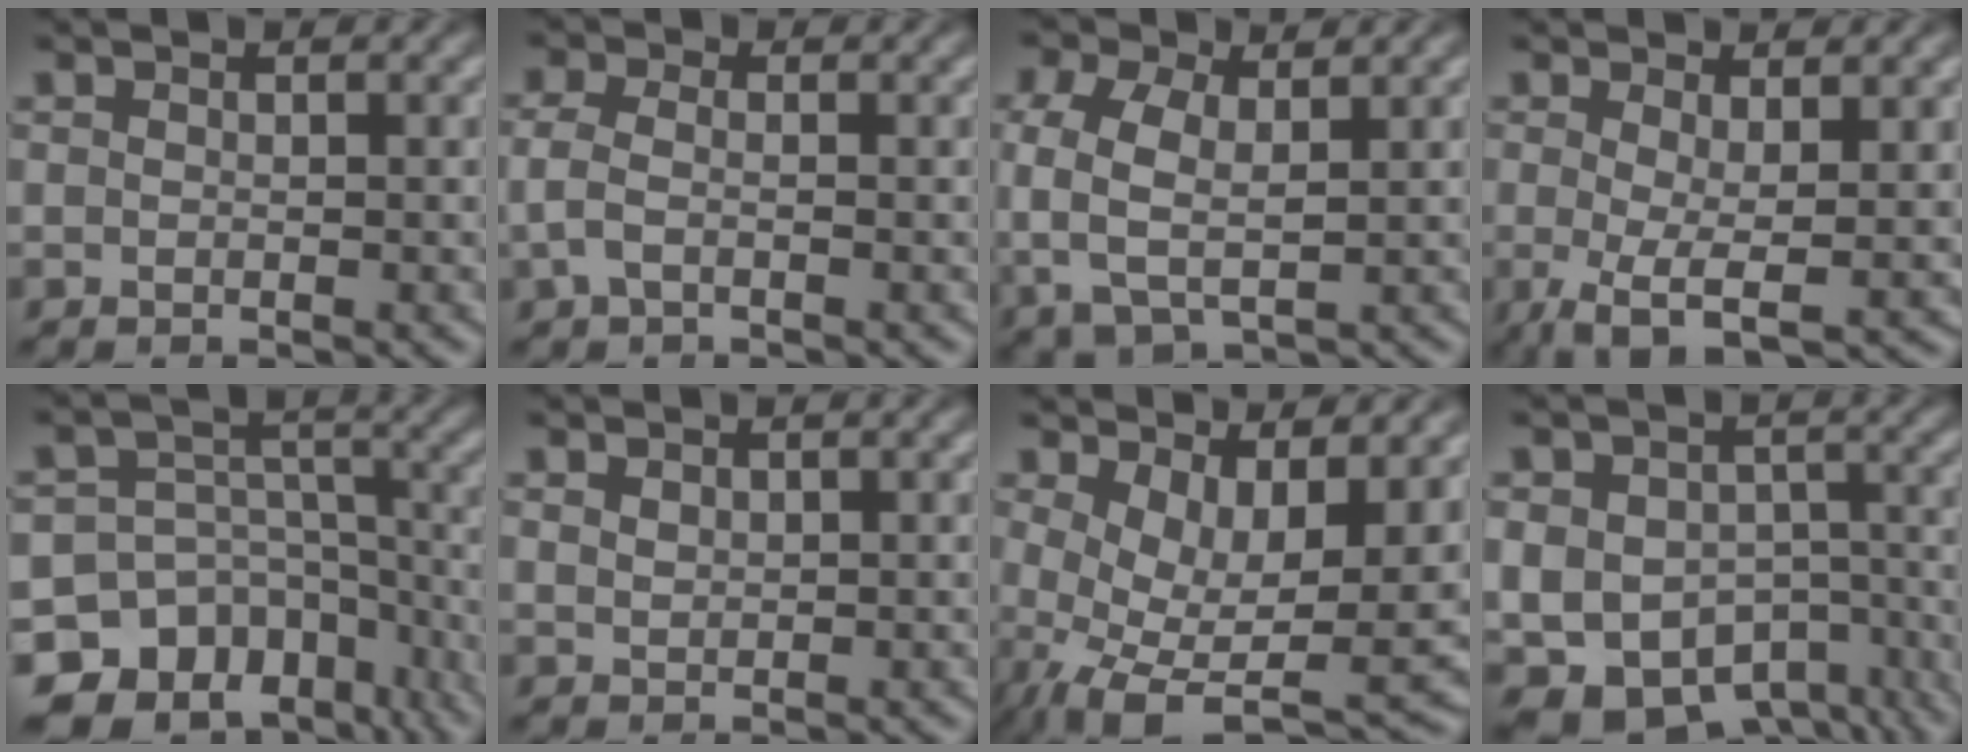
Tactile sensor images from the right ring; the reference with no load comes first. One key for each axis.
{"total": 2.3, "fx": -0.2, "fy": 1.6, "fz": 1.7, "tx": -0.042, "ty": -0.002, "tz": -0.003}
{"total": 6.1, "fx": 0.7, "fy": 4.6, "fz": 4.0, "tx": -0.100, "ty": -0.016, "tz": 0.020}
{"total": 5.0, "fx": -2.1, "fy": 1.9, "fz": 4.2, "tx": -0.083, "ty": -0.043, "tz": -0.012}
{"total": 16.8, "fx": -8.3, "fy": 12.8, "fz": 7.1, "tx": -0.135, "ty": -0.075, "tz": -0.114}
{"total": 0.8, "fx": 0.8, "fy": 0.0, "fz": 0.3, "tx": 0.006, "ty": -0.004, "tz": 0.024}
{"total": 8.9, "fx": -2.0, "fy": 4.8, "fz": 7.2, "tx": -0.140, "ty": -0.059, "tz": 0.000}
{"total": 16.4, "fx": -7.8, "fy": 12.8, "fz": 6.5, "tx": -0.134, "ty": -0.073, "tz": -0.113}